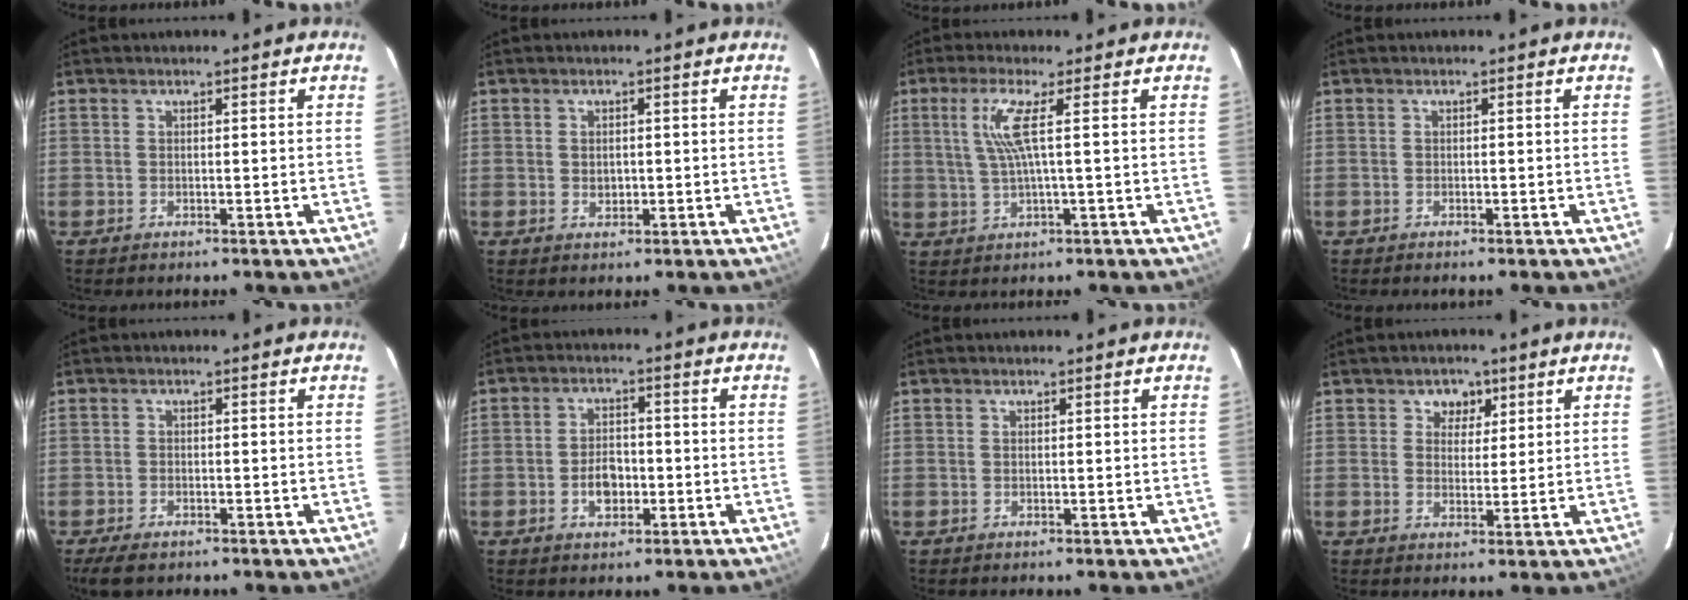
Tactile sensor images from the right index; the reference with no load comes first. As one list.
[{"total": 1.7, "force": [-0.1, 1.4, 0.9], "torque": [-0.012, 0.000, 0.000]}, {"total": 5.5, "force": [1.2, -0.7, 5.3], "torque": [-0.099, 0.001, 0.032]}, {"total": 0.0}, {"total": 4.4, "force": [-3.3, 1.8, 2.3], "torque": [-0.059, -0.014, -0.058]}, {"total": 5.0, "force": [-1.7, 3.2, 3.4], "torque": [-0.065, 0.009, -0.023]}, {"total": 0.0}, {"total": 3.8, "force": [1.8, 3.3, 0.8], "torque": [0.002, 0.004, 0.028]}]